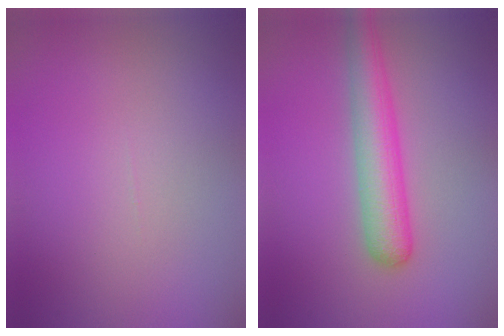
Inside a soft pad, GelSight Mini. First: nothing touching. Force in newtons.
{"total": 4.6, "press": 4.6, "slide": 0.2}